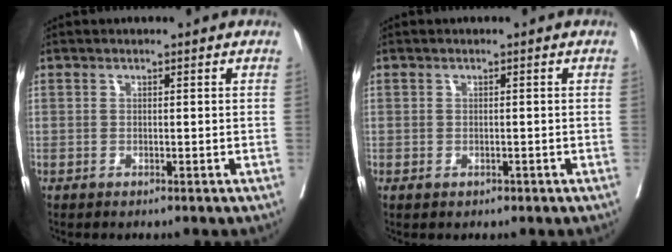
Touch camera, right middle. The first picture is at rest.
{"total": 1.0, "force": [-0.5, 0.7, 0.5], "torque": [-0.008, 0.000, -0.002]}